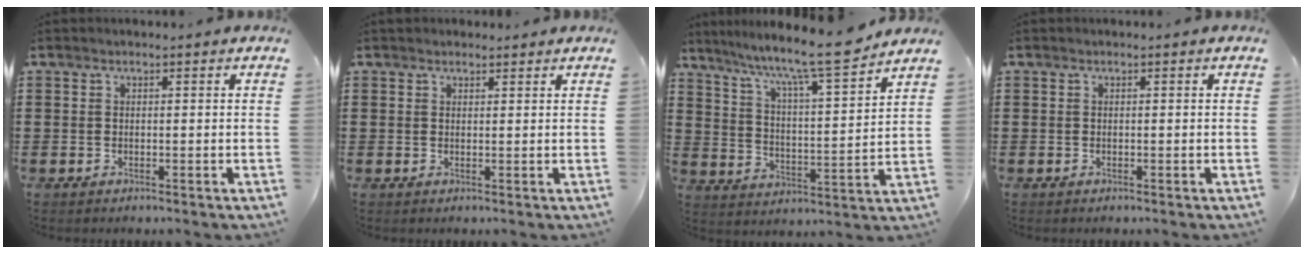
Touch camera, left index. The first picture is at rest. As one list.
[{"total": 1.2, "force": [1.1, 0.6, 0.0], "torque": [0.005, 0.000, 0.020]}, {"total": 9.6, "force": [8.2, 0.1, 5.0], "torque": [-0.110, -0.058, 0.131]}, {"total": 0.0}]